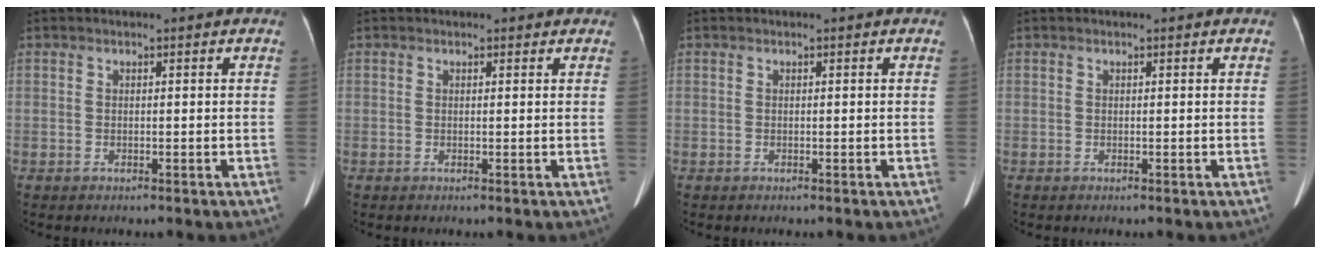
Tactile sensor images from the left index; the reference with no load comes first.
{"total": 1.0, "force": [0.7, 0.6, 0.3], "torque": [-0.007, 0.004, 0.006]}
{"total": 0.0}
{"total": 0.0}